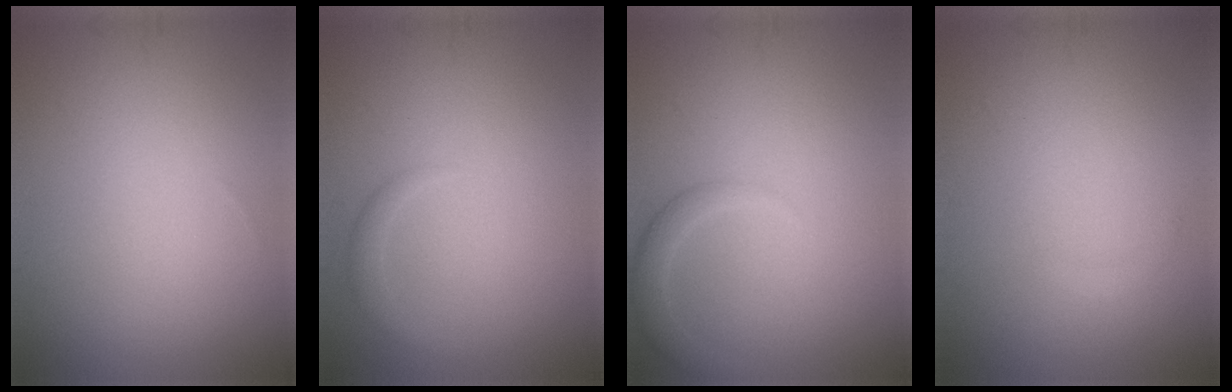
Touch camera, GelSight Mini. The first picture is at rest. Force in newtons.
{"total": 1.3, "press": 1.3, "slide": 0.0}
{"total": 1.8, "press": 1.8, "slide": 0.2}
{"total": 0.7, "press": 0.7, "slide": 0.0}